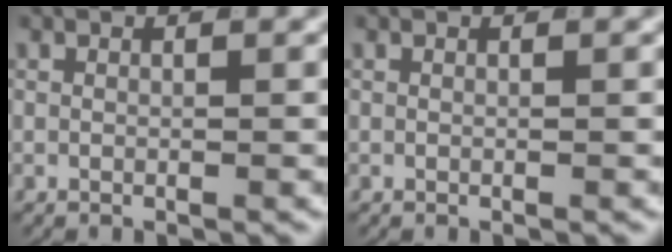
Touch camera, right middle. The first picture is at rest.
{"total": 0.0}